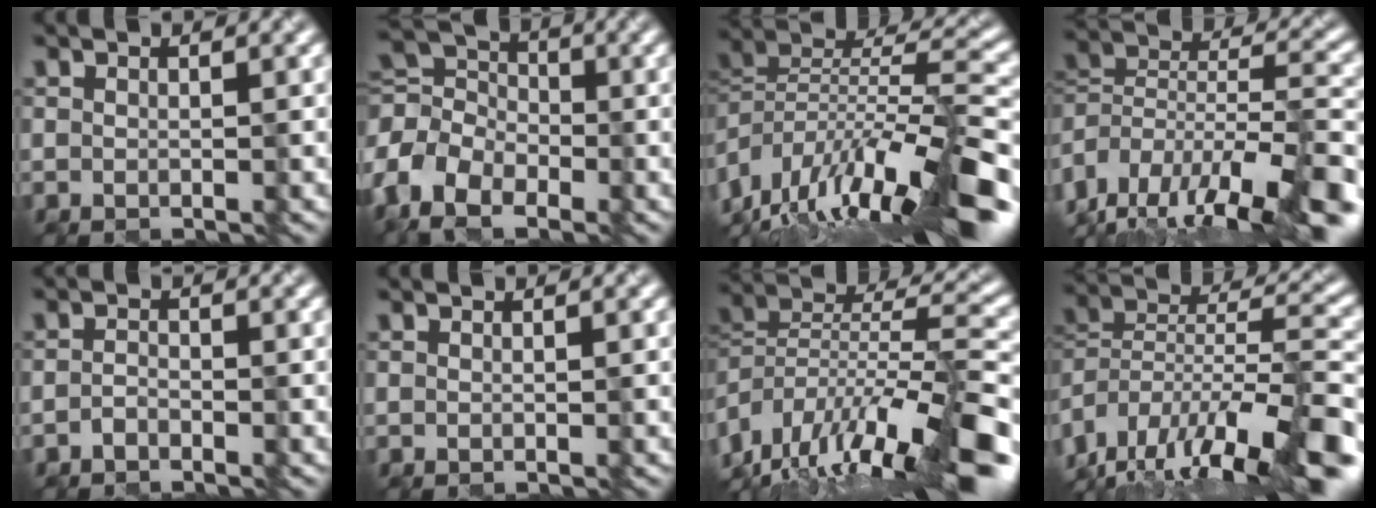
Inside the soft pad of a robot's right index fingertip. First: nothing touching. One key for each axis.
{"total": 7.5, "fx": -4.1, "fy": 5.1, "fz": 3.8, "tx": -0.089, "ty": 0.002, "tz": -0.099}
{"total": 14.6, "fx": -7.9, "fy": 4.0, "fz": 11.6, "tx": -0.191, "ty": 0.039, "tz": -0.130}
{"total": 16.1, "fx": -11.5, "fy": 6.5, "fz": 9.3, "tx": -0.162, "ty": 0.011, "tz": -0.168}
{"total": 1.2, "fx": -1.0, "fy": 0.5, "fz": 0.5, "tx": -0.015, "ty": 0.000, "tz": -0.019}
{"total": 0.0}
{"total": 14.7, "fx": -9.0, "fy": 4.6, "fz": 10.7, "tx": -0.164, "ty": 0.047, "tz": -0.146}
{"total": 16.3, "fx": -12.0, "fy": 5.0, "fz": 9.8, "tx": -0.152, "ty": 0.025, "tz": -0.192}